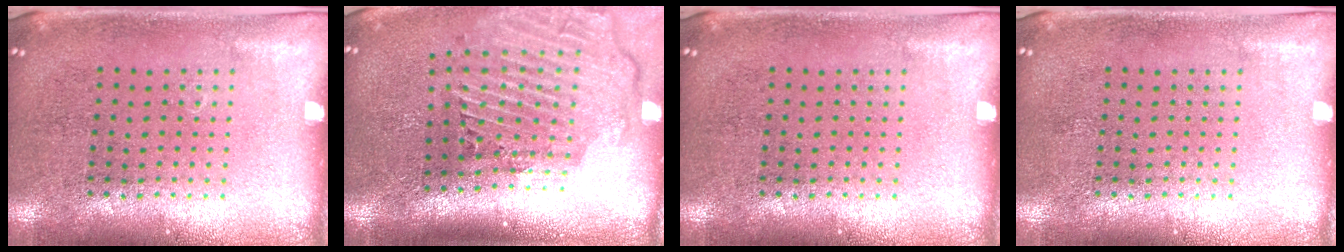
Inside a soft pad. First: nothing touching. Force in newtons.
{"total": 2.9, "press": 2.2, "slide": 1.8}
{"total": 0.0}
{"total": 0.0}